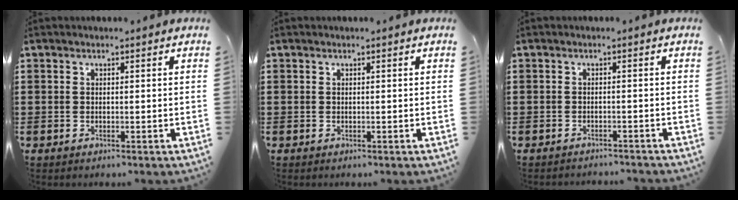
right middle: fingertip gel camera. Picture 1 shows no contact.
{"total": 0.0}
{"total": 1.2, "force": [-1.2, 0.0, 0.1], "torque": [-0.006, 0.000, -0.024]}